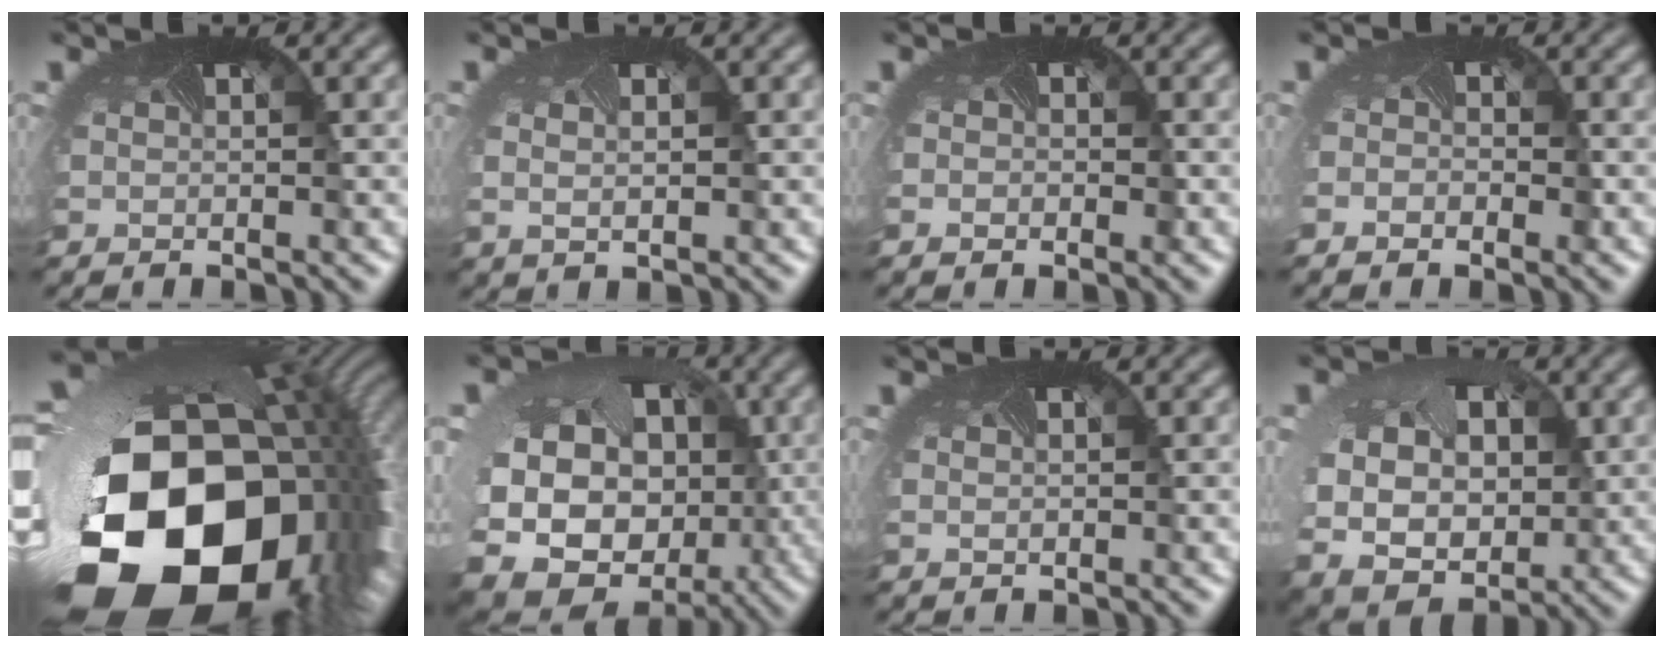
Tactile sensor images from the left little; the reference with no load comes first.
{"total": 0.8, "force": [0.1, 0.3, 0.7], "torque": [-0.017, -0.001, 0.005]}
{"total": 0.7, "force": [-0.4, 0.5, 0.3], "torque": [-0.005, -0.006, -0.005]}
{"total": 1.3, "force": [-0.8, 0.7, 0.7], "torque": [-0.012, -0.012, -0.011]}
{"total": 21.6, "force": [-6.2, 14.9, 14.3], "torque": [-0.291, -0.111, -0.073]}
{"total": 16.9, "force": [-2.1, 13.4, 10.0], "torque": [-0.204, -0.048, -0.032]}
{"total": 0.7, "force": [0.0, 0.5, 0.4], "torque": [-0.008, 0.000, 0.001]}
{"total": 9.2, "force": [0.3, 7.4, 5.6], "torque": [-0.113, -0.023, 0.014]}